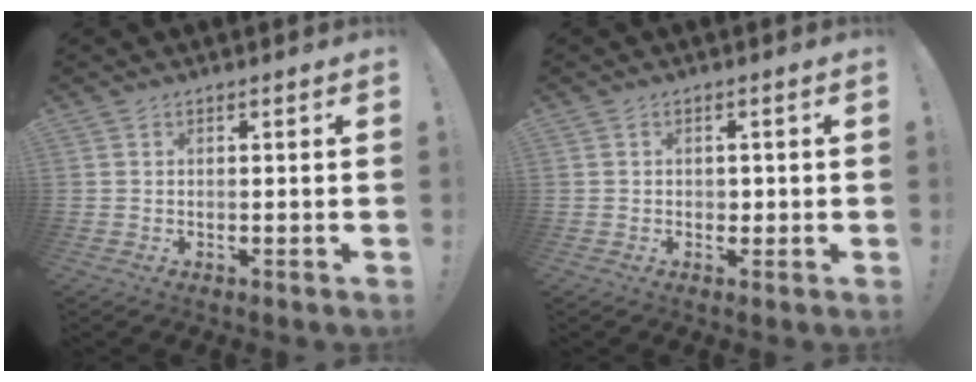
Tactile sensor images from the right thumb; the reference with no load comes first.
{"total": 1.4, "force": [-0.2, 1.3, 0.5], "torque": [-0.003, 0.000, -0.004]}